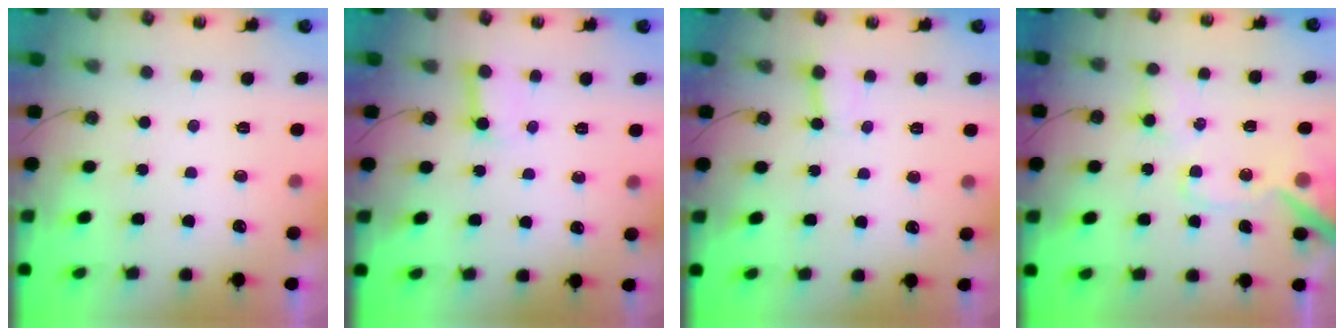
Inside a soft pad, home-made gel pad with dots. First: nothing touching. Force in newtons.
{"total": 4.1, "press": 4.1, "slide": 0.4}
{"total": 2.5, "press": 2.5, "slide": 0.4}
{"total": 13.6, "press": 13.5, "slide": 1.7}